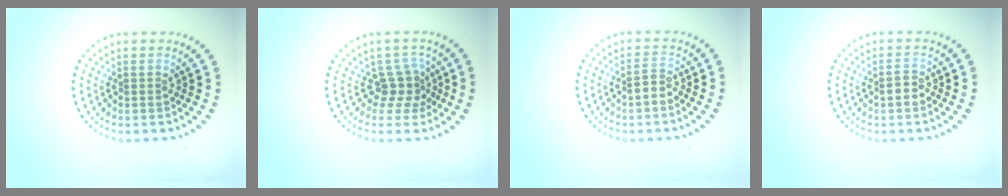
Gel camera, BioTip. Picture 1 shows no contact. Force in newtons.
{"total": 2.5, "press": 1.8, "slide": 1.7}
{"total": 1.3, "press": 1.2, "slide": 0.5}
{"total": 1.2, "press": 1.2, "slide": 0.2}